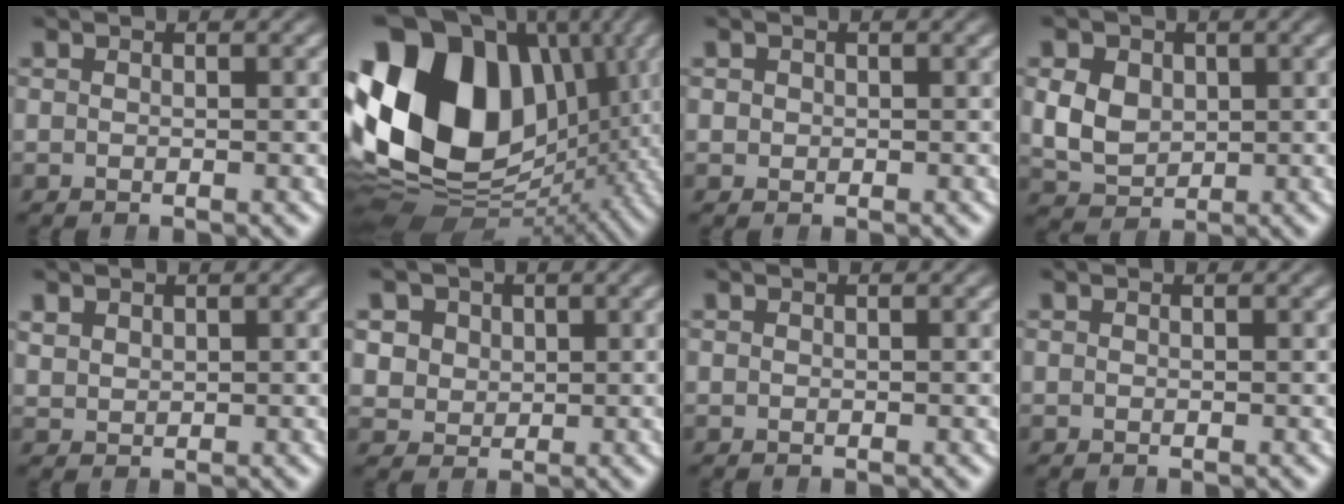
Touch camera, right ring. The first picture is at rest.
{"total": 27.8, "force": [0.4, 19.5, 19.8], "torque": [-0.332, -0.037, 0.023]}
{"total": 0.9, "force": [0.2, 0.8, 0.4], "torque": [-0.008, -0.004, 0.009]}
{"total": 6.8, "force": [0.2, 6.0, 3.3], "torque": [-0.075, -0.018, 0.013]}
{"total": 1.5, "force": [1.3, 0.8, 0.3], "torque": [-0.003, 0.000, 0.033]}
{"total": 5.9, "force": [1.6, 5.2, 2.3], "torque": [-0.056, -0.009, 0.032]}
{"total": 0.0}
{"total": 0.0}